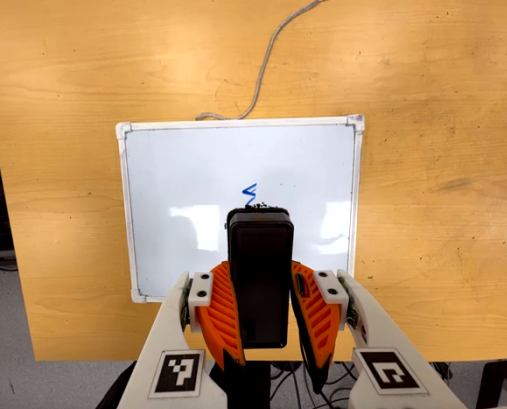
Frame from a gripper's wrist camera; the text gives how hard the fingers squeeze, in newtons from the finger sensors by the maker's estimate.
{"total": 8.3, "left": 5.9, "right": 10.6}